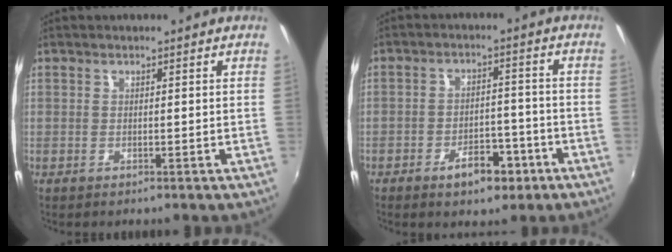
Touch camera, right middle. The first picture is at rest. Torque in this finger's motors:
{"motor_torque": [1.07, -1.07, 0.08, 0.04]}